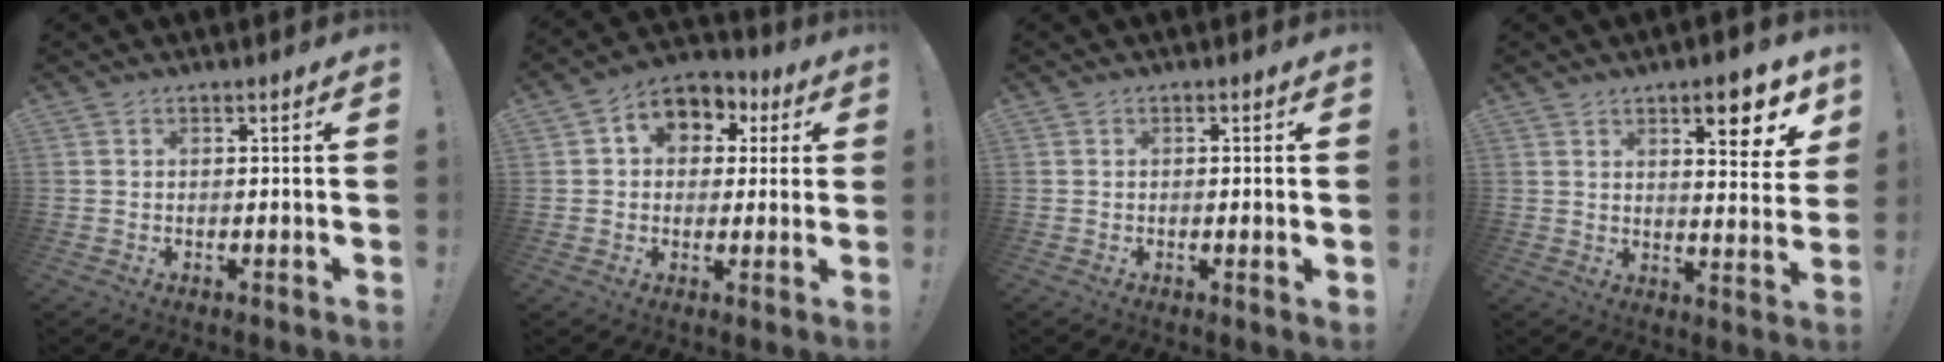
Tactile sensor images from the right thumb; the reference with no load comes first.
{"total": 8.1, "force": [2.1, 6.8, 3.8], "torque": [-0.057, -0.002, 0.044]}
{"total": 1.6, "force": [0.2, -0.3, 1.5], "torque": [-0.028, 0.000, 0.003]}
{"total": 11.1, "force": [6.2, 3.0, 8.7], "torque": [-0.102, -0.028, 0.093]}